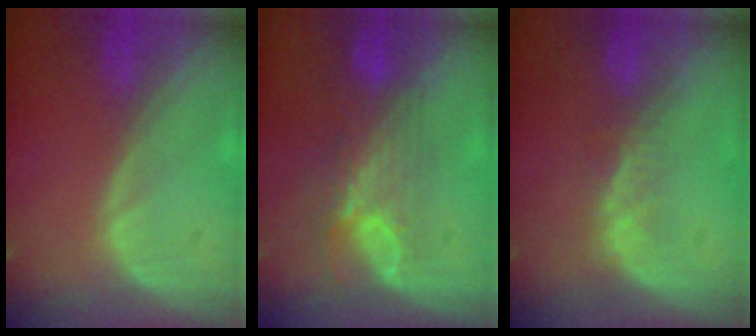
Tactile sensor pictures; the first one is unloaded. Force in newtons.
{"total": 7.6, "press": 6.6, "slide": 3.7}
{"total": 2.8, "press": 2.3, "slide": 1.7}